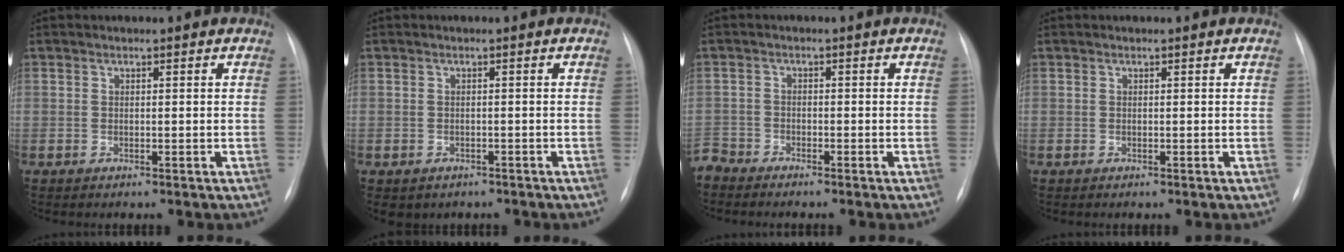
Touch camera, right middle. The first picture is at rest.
{"total": 4.1, "force": [-2.9, 2.7, 0.8], "torque": [-0.006, 0.009, -0.031]}
{"total": 2.9, "force": [-2.9, 0.2, -0.1], "torque": [0.006, -0.011, -0.055]}
{"total": 0.0}